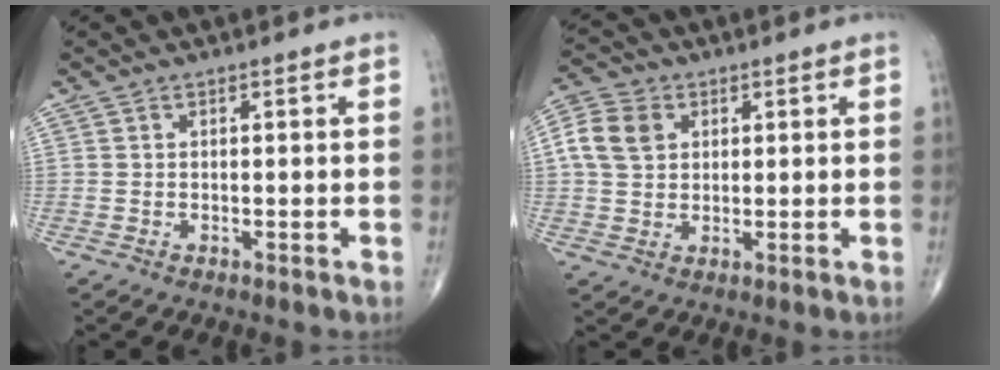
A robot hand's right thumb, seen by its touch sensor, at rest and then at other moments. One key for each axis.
{"total": 8.2, "fx": 1.4, "fy": 7.1, "fz": 3.8, "tx": -0.056, "ty": 0.007, "tz": 0.017}